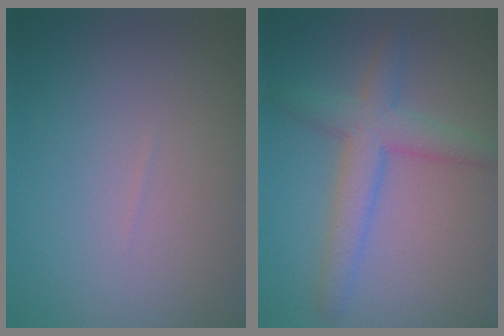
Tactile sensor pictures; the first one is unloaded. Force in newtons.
{"total": 4.0, "press": 3.9, "slide": 0.2}